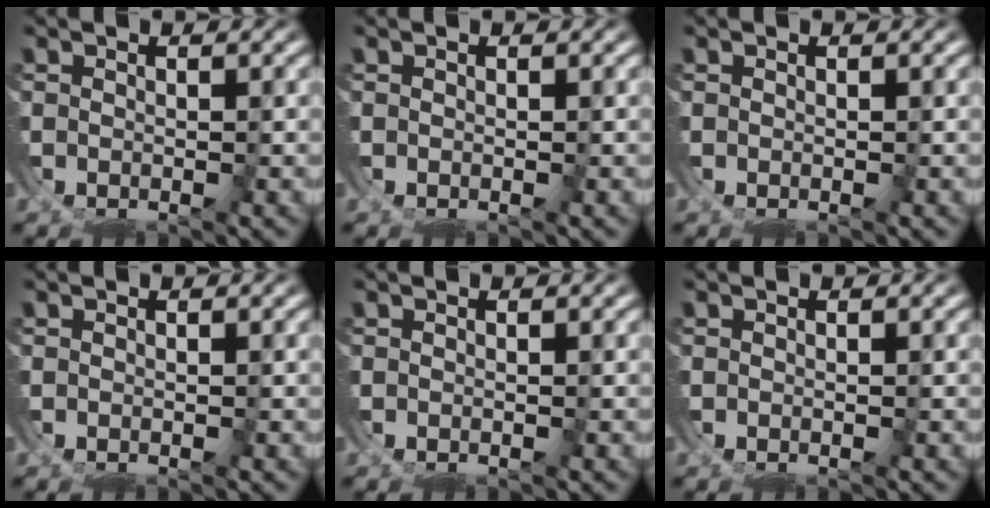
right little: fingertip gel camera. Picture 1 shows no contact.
{"total": 0.0}
{"total": 0.0}
{"total": 0.0}
{"total": 0.0}
{"total": 0.0}